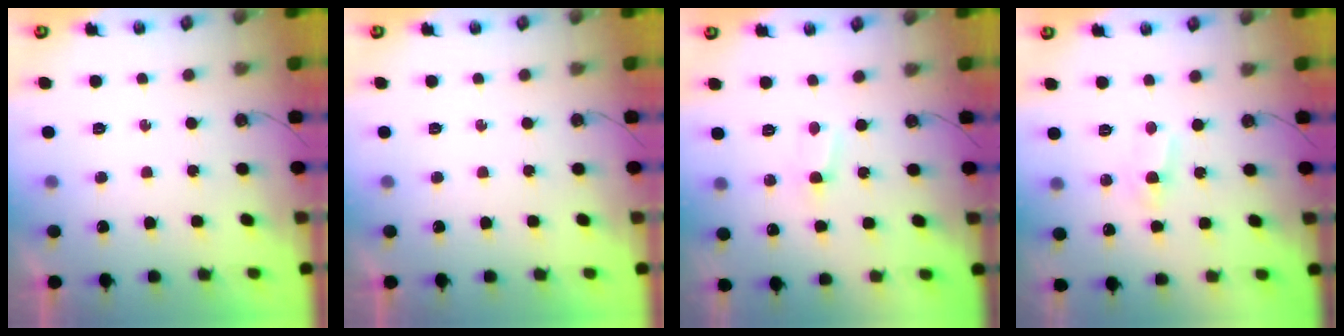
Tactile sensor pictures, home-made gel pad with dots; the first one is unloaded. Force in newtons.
{"total": 0.0}
{"total": 0.8, "press": 0.8, "slide": 0.1}
{"total": 2.1, "press": 2.1, "slide": 0.3}